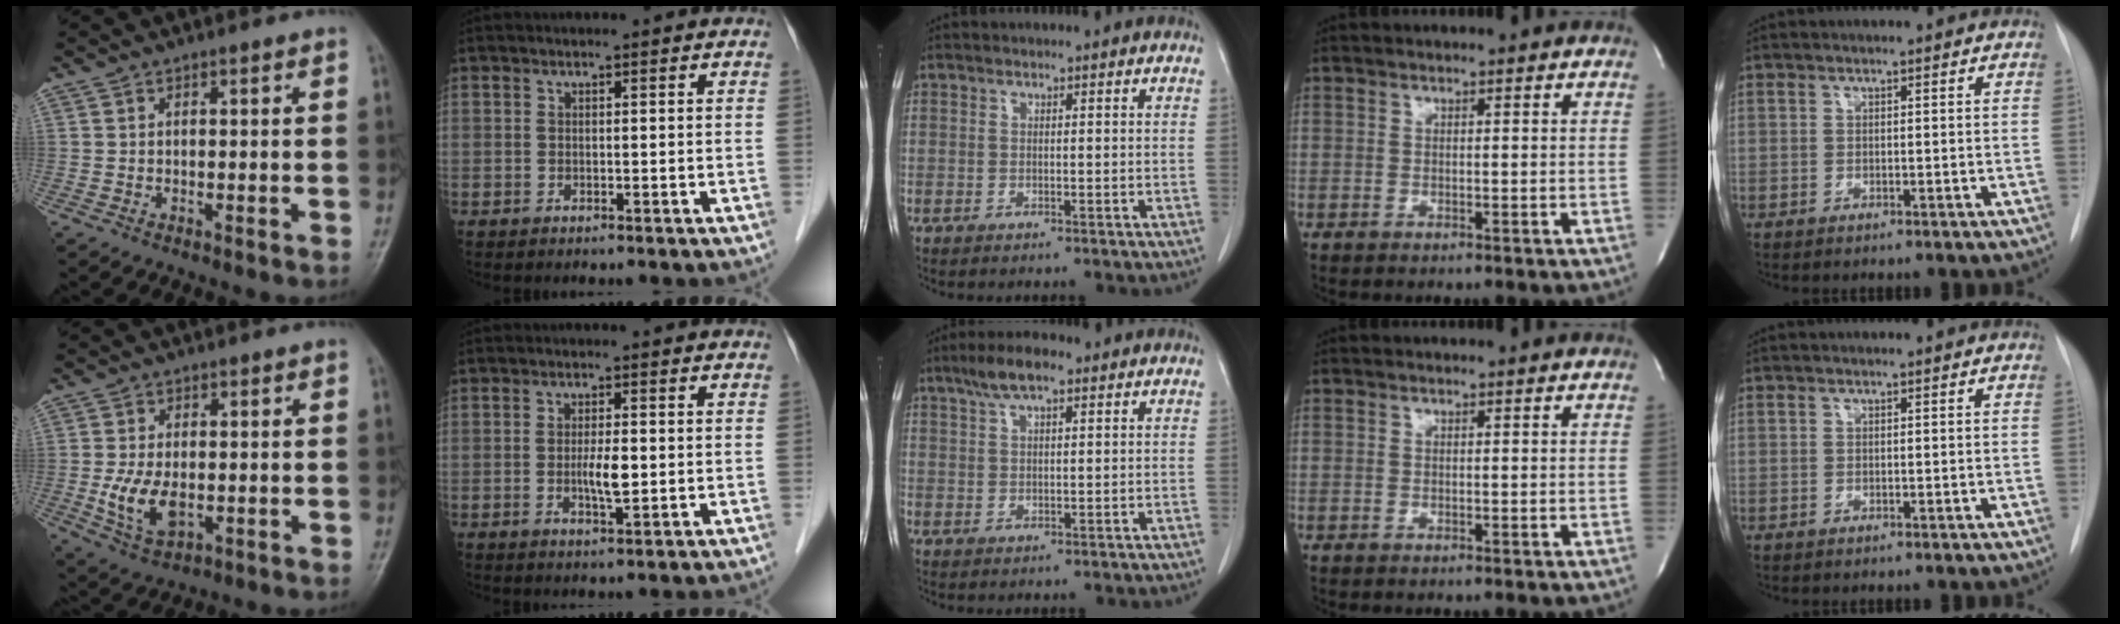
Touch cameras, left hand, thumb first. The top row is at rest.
{"thumb": {"total": 8.1, "force": [-1.3, 4.8, 6.4], "torque": [-0.115, -0.007, -0.017]}, "index": {"total": 3.3, "force": [-0.2, 0.7, 3.2], "torque": [-0.059, -0.002, -0.003]}, "middle": {"total": 5.5, "force": [3.5, 1.4, 3.9], "torque": [-0.081, 0.017, 0.063]}}